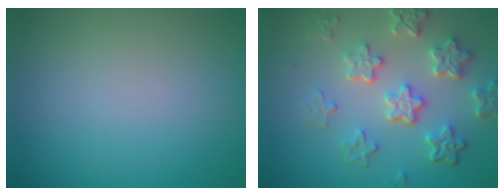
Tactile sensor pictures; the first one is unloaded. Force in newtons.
{"total": 5.9, "press": 4.5, "slide": 3.9}